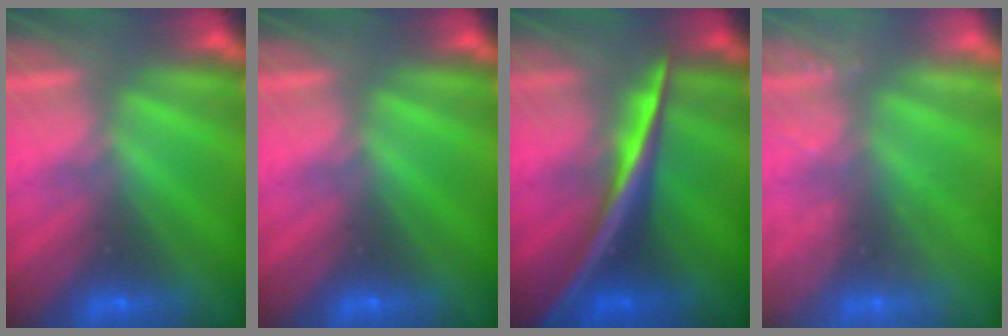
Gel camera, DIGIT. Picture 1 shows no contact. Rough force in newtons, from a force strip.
{"total": 0.0}
{"total": 2.6}
{"total": 2.4}